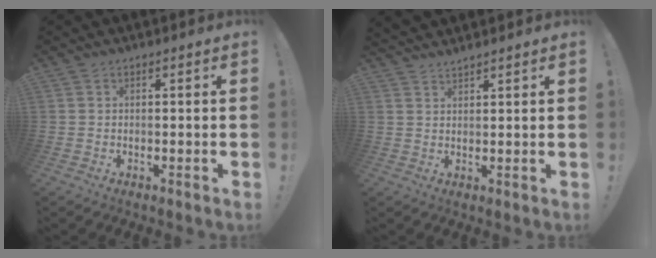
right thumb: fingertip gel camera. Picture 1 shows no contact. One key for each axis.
{"total": 2.4, "fx": 2.3, "fy": 0.1, "fz": 0.3, "tx": -0.003, "ty": -0.019, "tz": 0.044}